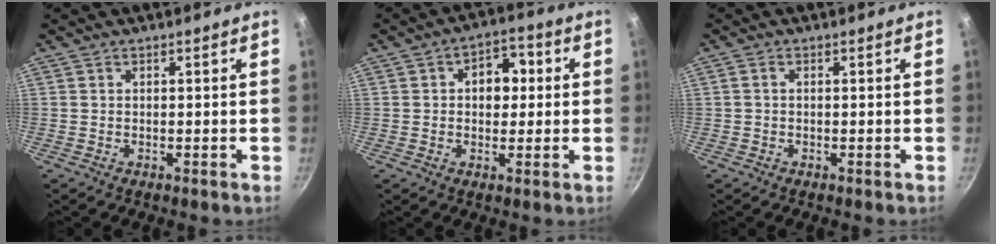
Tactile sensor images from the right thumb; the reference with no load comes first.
{"total": 7.3, "force": [1.0, 5.3, 4.9], "torque": [-0.025, 0.012, 0.007]}
{"total": 0.9, "force": [0.0, 0.6, 0.7], "torque": [-0.014, 0.005, 0.001]}